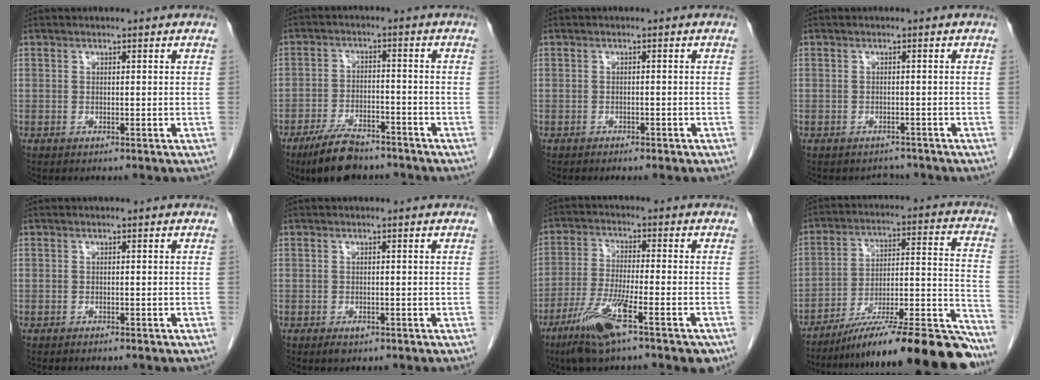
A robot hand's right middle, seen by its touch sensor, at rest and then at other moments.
{"total": 8.8, "force": [-7.0, 2.9, 4.5], "torque": [-0.082, -0.012, -0.122]}
{"total": 2.1, "force": [-1.6, 0.7, 1.1], "torque": [-0.018, -0.002, -0.014]}
{"total": 2.3, "force": [-2.0, 1.0, -0.2], "torque": [-0.004, -0.001, -0.029]}
{"total": 1.0, "force": [-0.8, 0.2, 0.6], "torque": [-0.012, -0.002, -0.007]}
{"total": 1.2, "force": [-0.7, 0.6, 0.8], "torque": [-0.012, 0.000, -0.006]}
{"total": 12.1, "force": [-7.0, 1.5, 9.8], "torque": [-0.182, -0.022, -0.119]}
{"total": 24.5, "force": [-21.2, 0.2, 12.3], "torque": [-0.121, 0.011, -0.325]}